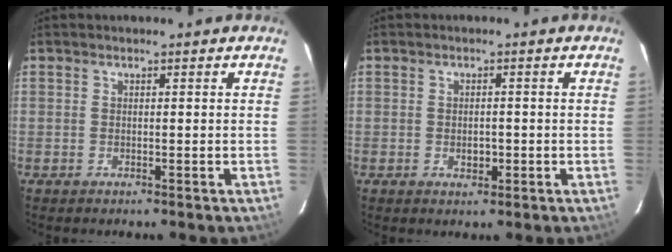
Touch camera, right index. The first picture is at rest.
{"total": 2.2, "force": [-0.6, 1.5, 1.6], "torque": [-0.024, -0.001, -0.007]}